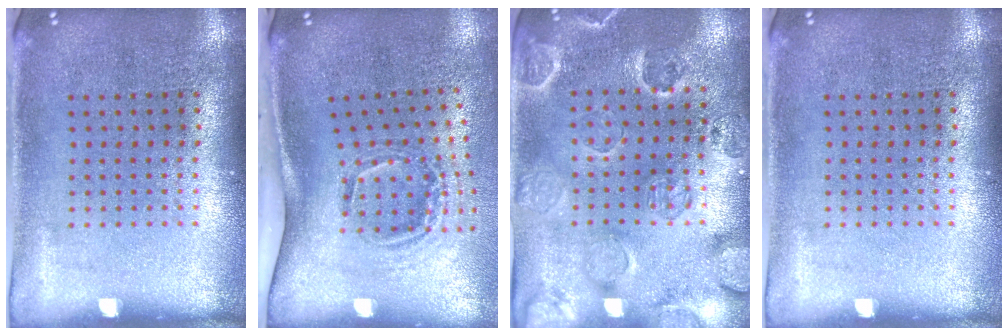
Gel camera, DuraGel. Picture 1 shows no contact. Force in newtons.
{"total": 2.1, "press": 1.3, "slide": 1.6}
{"total": 2.4, "press": 2.1, "slide": 1.1}
{"total": 0.0}